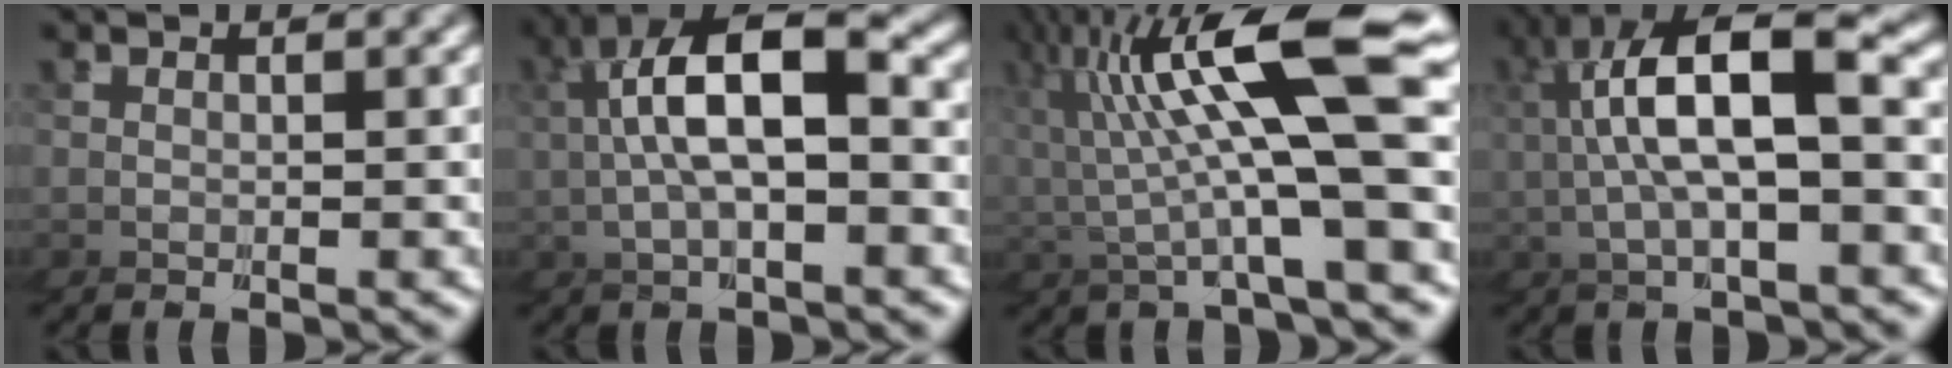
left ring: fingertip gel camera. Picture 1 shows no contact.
{"total": 5.8, "force": [1.7, 2.3, 5.0], "torque": [-0.105, 0.023, 0.015]}
{"total": 7.2, "force": [2.1, 1.0, 6.8], "torque": [-0.127, 0.032, 0.031]}
{"total": 7.0, "force": [2.2, 2.6, 6.1], "torque": [-0.118, 0.032, 0.021]}